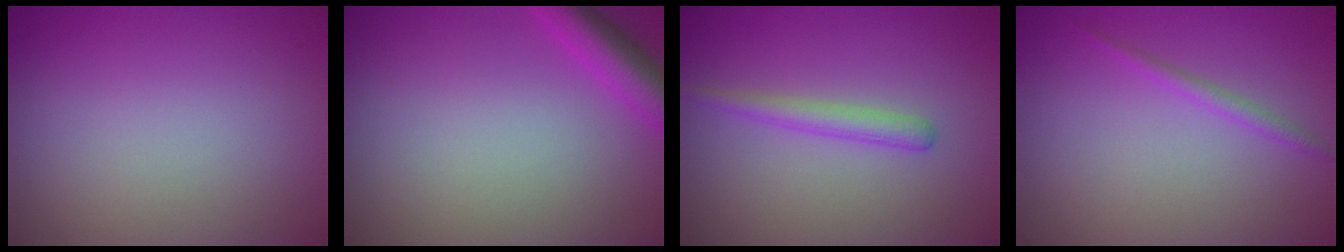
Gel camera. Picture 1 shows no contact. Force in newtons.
{"total": 3.3, "press": 3.3, "slide": 0.2}
{"total": 1.8, "press": 1.8, "slide": 0.1}
{"total": 1.1, "press": 1.1, "slide": 0.1}